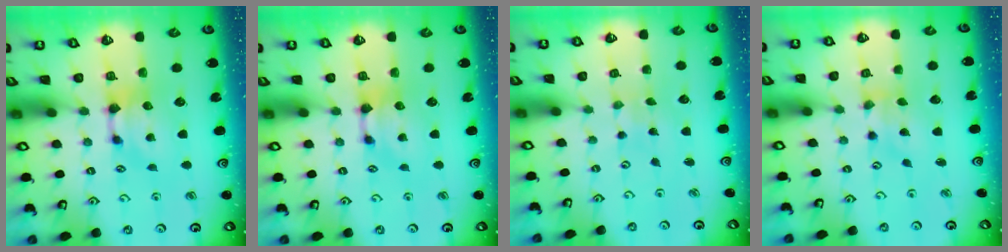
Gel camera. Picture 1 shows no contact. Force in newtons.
{"total": 0.0}
{"total": 6.2, "press": 6.2, "slide": 0.3}
{"total": 1.3, "press": 0.7, "slide": 1.1}